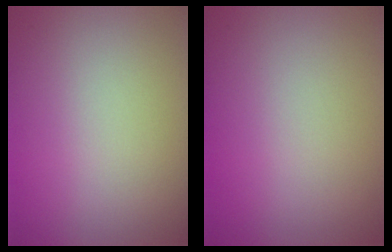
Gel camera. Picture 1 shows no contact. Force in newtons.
{"total": 0.0}